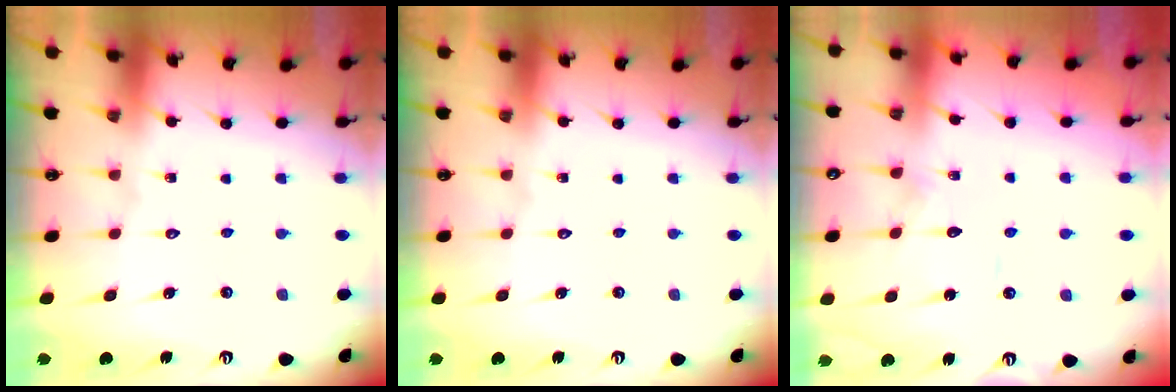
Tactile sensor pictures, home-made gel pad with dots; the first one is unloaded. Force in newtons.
{"total": 0.0}
{"total": 9.0, "press": 9.0, "slide": 0.6}